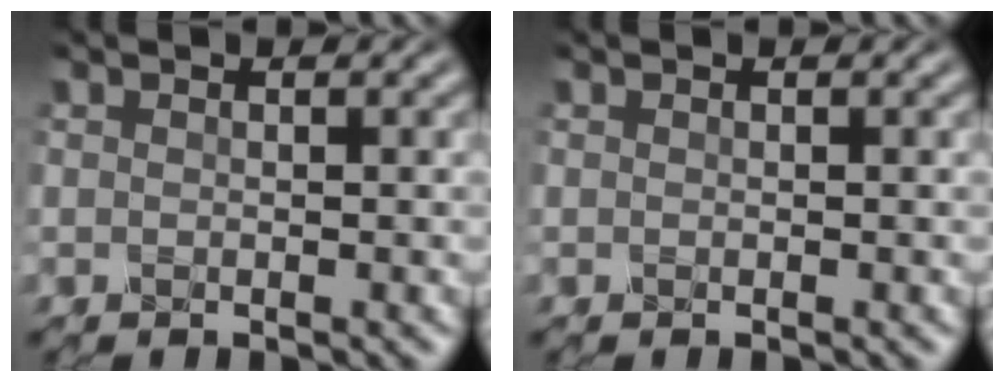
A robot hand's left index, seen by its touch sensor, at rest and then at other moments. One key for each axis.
{"total": 0.0}